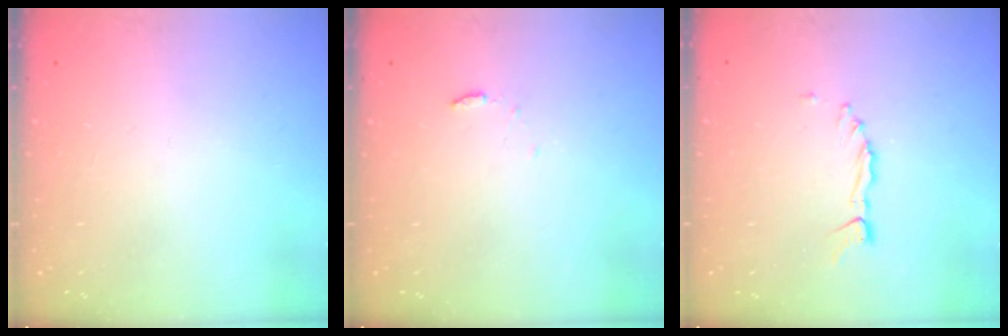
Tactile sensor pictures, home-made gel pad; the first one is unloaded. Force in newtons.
{"total": 3.1, "press": 3.1, "slide": 0.3}
{"total": 0.8, "press": 0.8, "slide": 0.1}